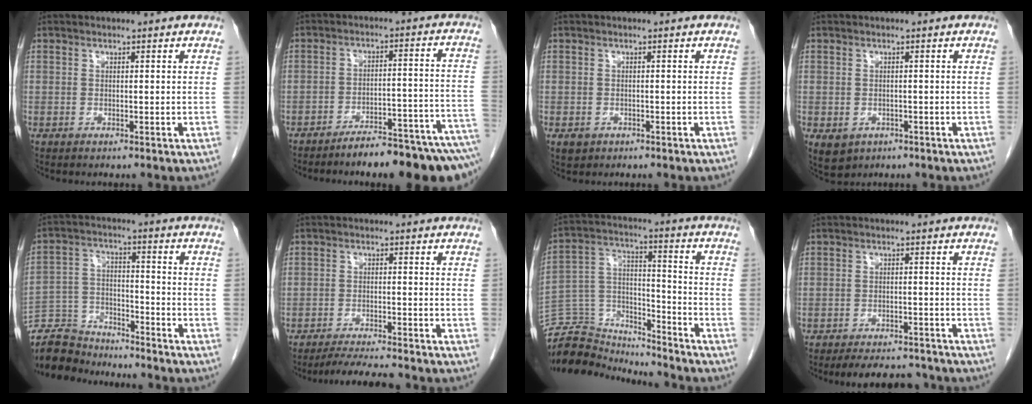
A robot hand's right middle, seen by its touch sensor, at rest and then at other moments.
{"total": 14.1, "force": [-11.8, 0.7, 7.7], "torque": [-0.061, 0.031, -0.165]}
{"total": 1.7, "force": [-0.9, 1.4, 0.6], "torque": [-0.010, 0.002, -0.005]}
{"total": 3.9, "force": [-1.8, 3.1, 1.4], "torque": [-0.023, -0.002, -0.016]}
{"total": 10.1, "force": [-9.7, 2.8, 1.0], "torque": [-0.024, 0.009, -0.182]}
{"total": 5.2, "force": [-4.9, -0.2, 1.7], "torque": [-0.028, -0.017, -0.083]}
{"total": 15.6, "force": [-15.3, 3.0, 1.1], "torque": [-0.025, 0.052, -0.263]}
{"total": 8.8, "force": [-8.1, 2.5, 2.5], "torque": [-0.034, 0.003, -0.105]}